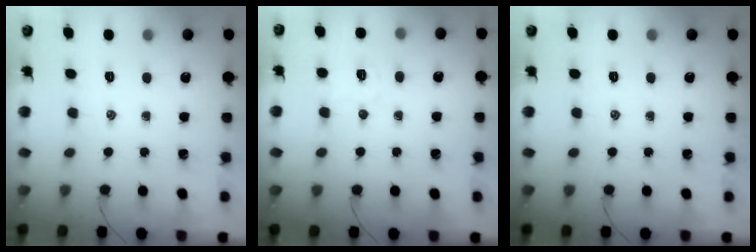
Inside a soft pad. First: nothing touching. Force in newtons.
{"total": 5.7, "press": 5.6, "slide": 0.9}
{"total": 0.0}